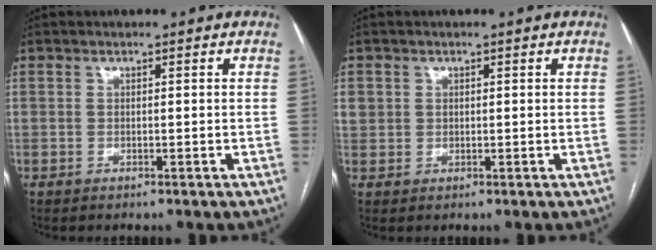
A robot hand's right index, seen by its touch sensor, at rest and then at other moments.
{"total": 2.6, "force": [0.7, 2.4, 0.8], "torque": [-0.018, 0.013, 0.021]}